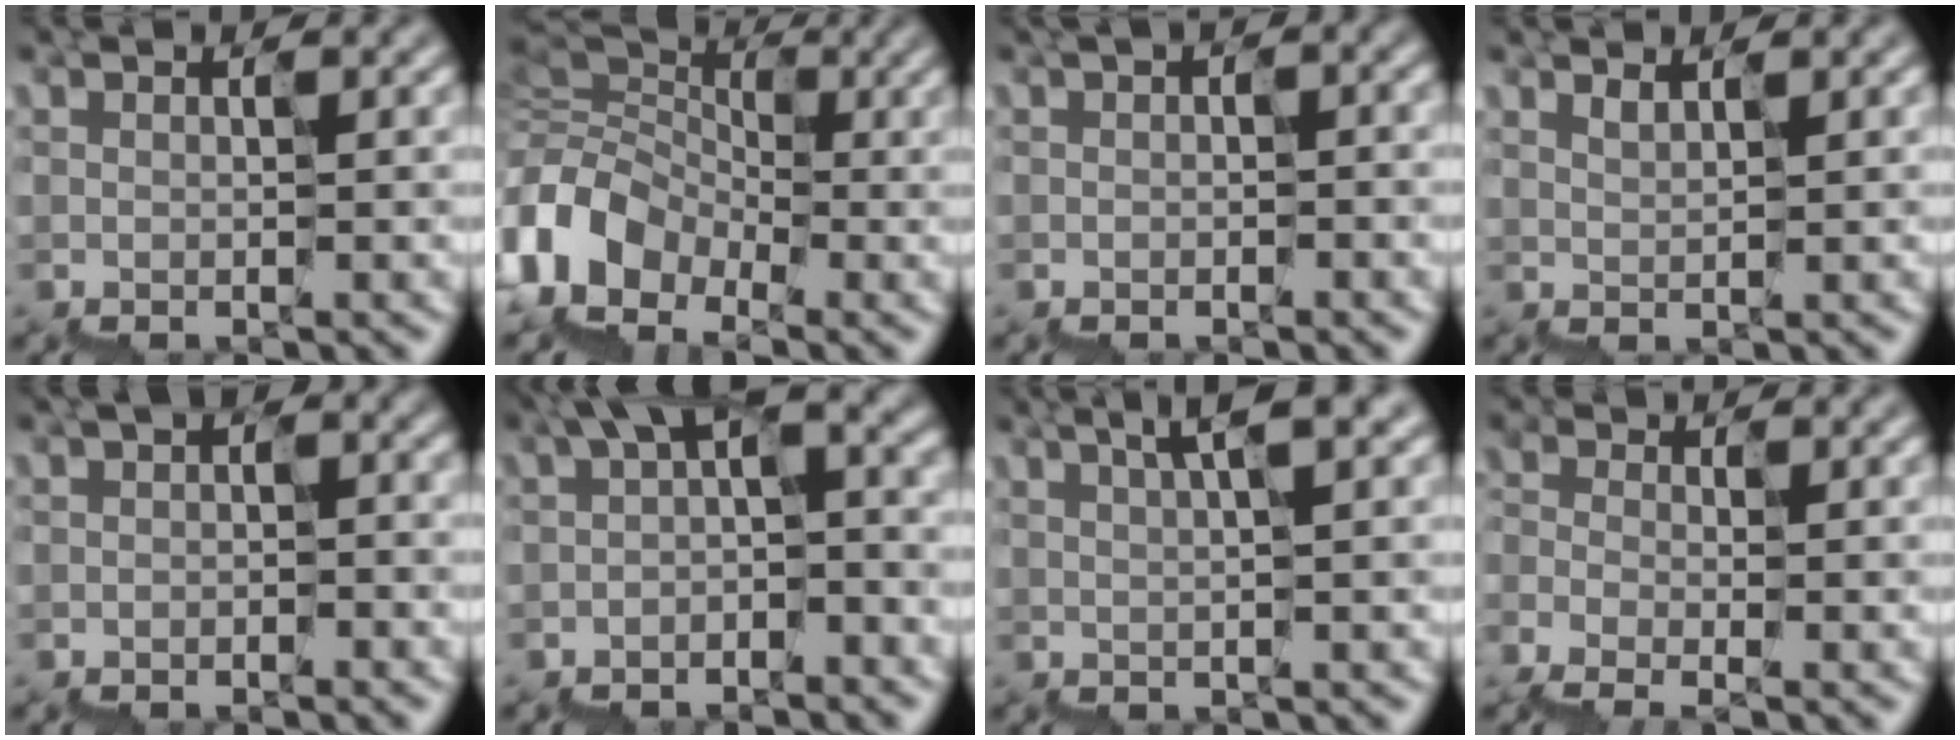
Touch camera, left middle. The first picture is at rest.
{"total": 5.7, "force": [-4.2, 3.7, 0.7], "torque": [-0.038, -0.003, -0.106]}
{"total": 1.3, "force": [-0.2, 0.7, 1.0], "torque": [-0.011, 0.009, -0.008]}
{"total": 0.6, "force": [0.4, -0.2, -0.4], "torque": [-0.007, 0.002, 0.012]}
{"total": 1.5, "force": [-0.8, 0.8, 1.0], "torque": [-0.009, 0.003, -0.015]}
{"total": 5.2, "force": [0.3, 2.5, 4.6], "torque": [-0.081, 0.003, -0.001]}
{"total": 2.4, "force": [1.5, 0.0, 1.9], "torque": [-0.037, 0.012, 0.026]}
{"total": 2.1, "force": [-2.1, -0.1, 0.0], "torque": [0.021, -0.007, -0.044]}